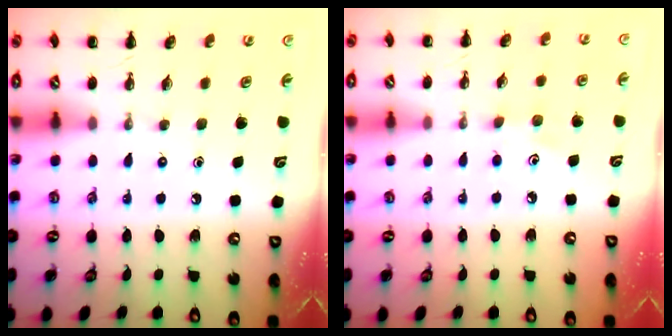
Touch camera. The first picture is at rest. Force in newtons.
{"total": 2.6, "press": 2.4, "slide": 0.9}